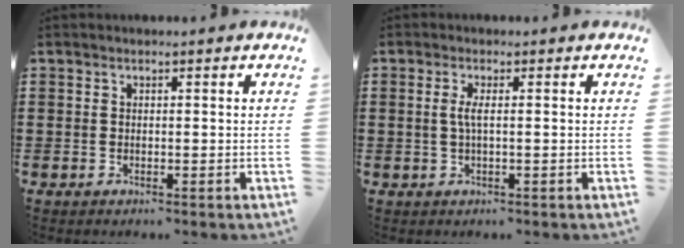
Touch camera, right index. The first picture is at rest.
{"total": 2.2, "force": [-0.1, 0.2, 2.2], "torque": [-0.052, -0.006, -0.004]}